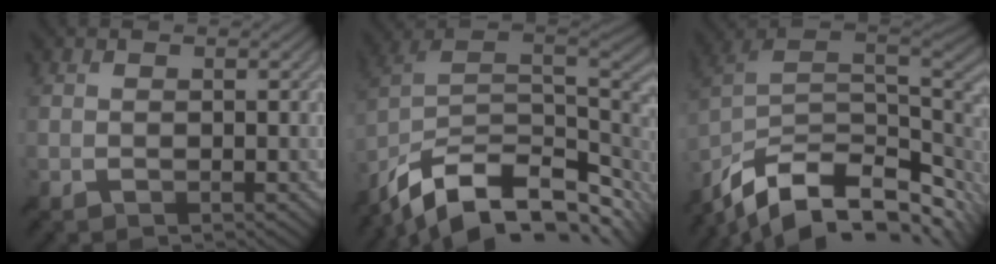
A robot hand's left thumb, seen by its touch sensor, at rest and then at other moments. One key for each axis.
{"total": 16.0, "fx": -8.0, "fy": 8.2, "fz": 11.2, "tx": -0.243, "ty": -0.027, "tz": -0.134}
{"total": 16.0, "fx": -8.1, "fy": 8.3, "fz": 11.0, "tx": -0.243, "ty": -0.024, "tz": -0.138}